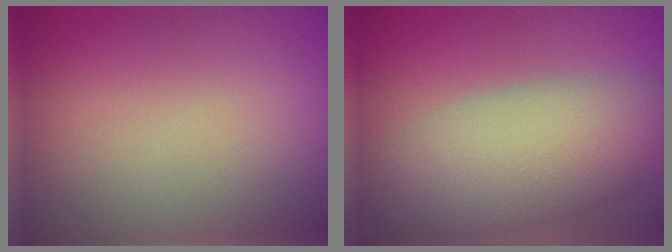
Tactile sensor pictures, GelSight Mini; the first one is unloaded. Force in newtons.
{"total": 7.7, "press": 7.7, "slide": 0.4}